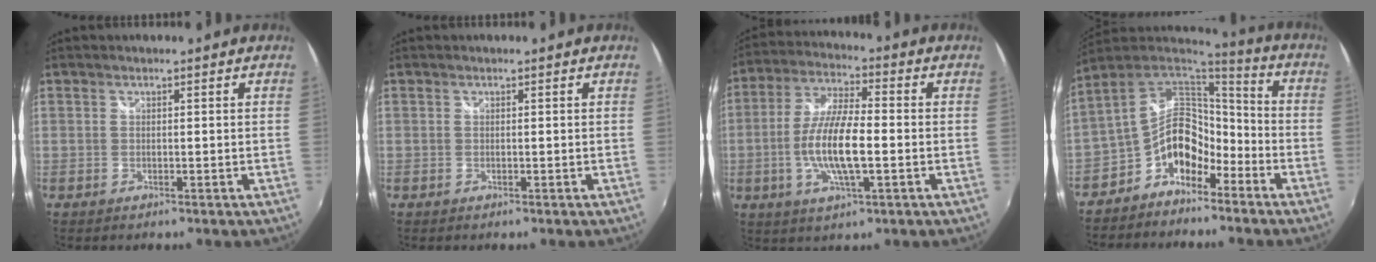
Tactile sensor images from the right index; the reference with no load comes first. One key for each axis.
{"total": 0.0}
{"total": 12.0, "fx": -2.4, "fy": 3.2, "fz": 11.3, "tx": -0.231, "ty": -0.002, "tz": -0.047}
{"total": 11.4, "fx": -6.5, "fy": 7.0, "fz": 6.2, "tx": -0.125, "ty": 0.033, "tz": -0.129}